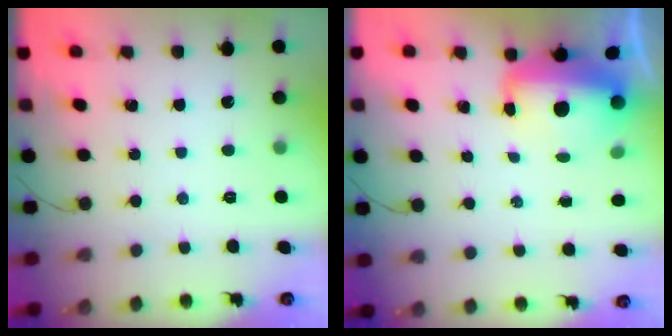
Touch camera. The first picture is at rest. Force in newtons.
{"total": 10.6, "press": 10.3, "slide": 2.6}